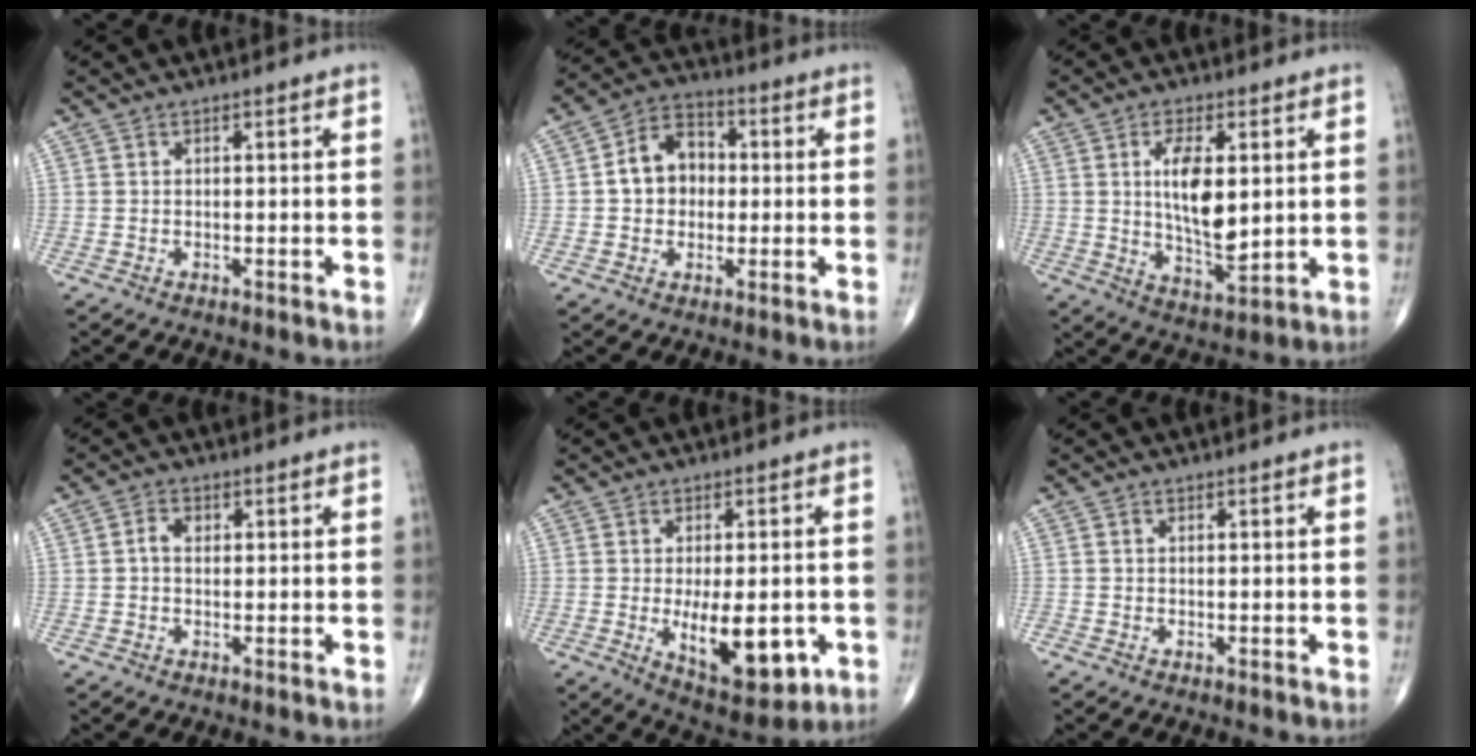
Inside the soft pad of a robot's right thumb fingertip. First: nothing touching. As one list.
[{"total": 9.6, "force": [0.5, 7.5, 5.9], "torque": [-0.070, 0.023, -0.002]}, {"total": 11.3, "force": [2.0, 4.8, 10.0], "torque": [-0.166, -0.024, 0.041]}, {"total": 2.4, "force": [0.2, 1.8, 1.6], "torque": [-0.025, 0.008, 0.002]}, {"total": 13.0, "force": [-2.7, 5.7, 11.4], "torque": [-0.148, -0.016, -0.025]}, {"total": 0.0}]